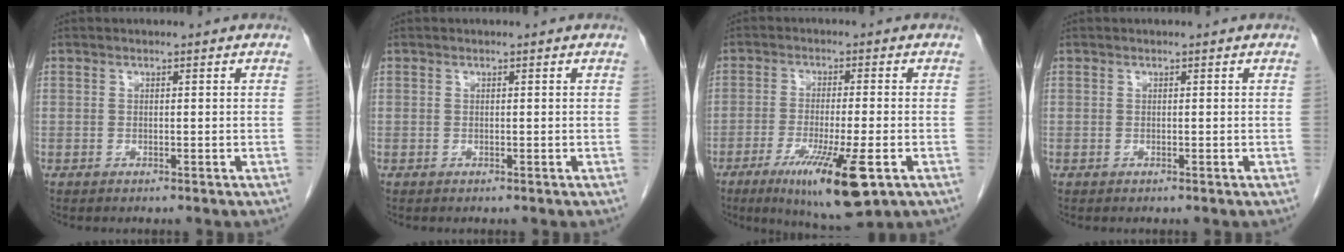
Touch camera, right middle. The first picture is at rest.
{"total": 0.0}
{"total": 12.0, "force": [-5.6, 1.4, 10.5], "torque": [-0.178, -0.033, -0.085]}
{"total": 0.0}